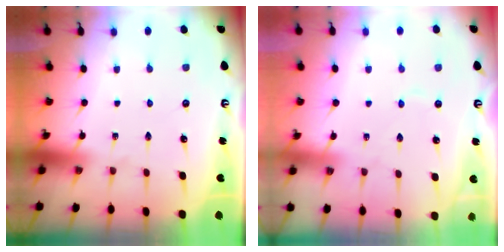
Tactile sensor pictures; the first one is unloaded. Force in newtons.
{"total": 2.7, "press": 2.7, "slide": 0.4}